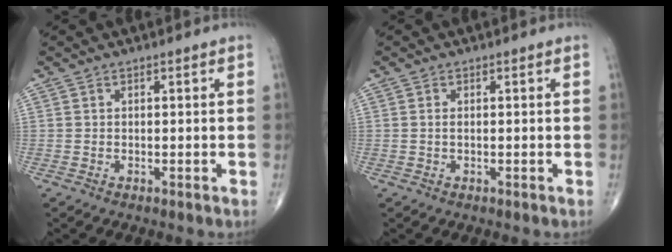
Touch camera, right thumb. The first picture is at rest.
{"total": 0.6, "force": [0.0, 0.2, 0.5], "torque": [-0.012, -0.001, 0.001]}